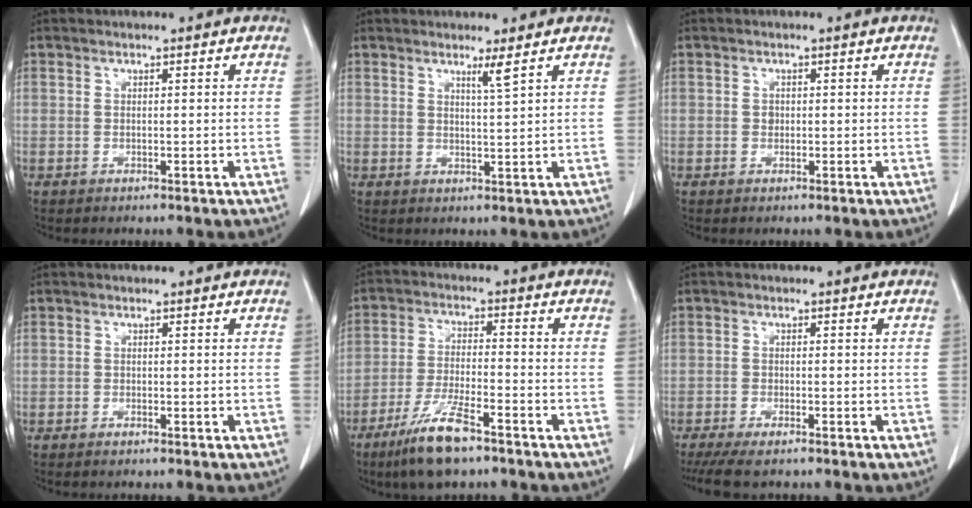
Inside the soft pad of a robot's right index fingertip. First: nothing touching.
{"total": 2.0, "force": [1.4, -0.7, 1.3], "torque": [-0.028, -0.013, 0.028]}
{"total": 0.8, "force": [0.0, 0.7, 0.3], "torque": [-0.004, 0.002, -0.001]}
{"total": 0.6, "force": [-0.6, 0.1, 0.3], "torque": [-0.010, -0.002, -0.008]}
{"total": 9.6, "force": [-6.5, 1.5, 6.8], "torque": [-0.138, -0.021, -0.120]}
{"total": 6.1, "force": [-5.0, 1.2, 3.3], "torque": [-0.048, -0.013, -0.082]}